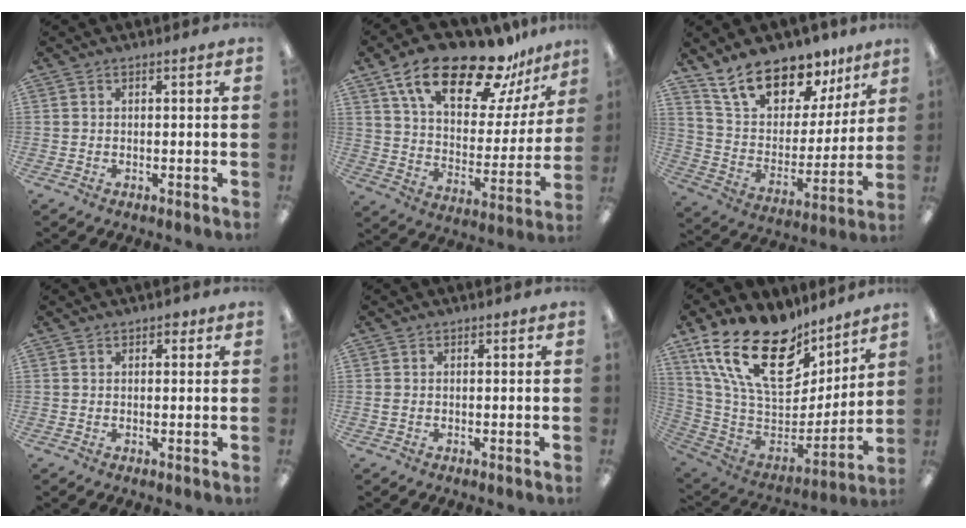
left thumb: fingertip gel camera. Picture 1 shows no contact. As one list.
[{"total": 22.7, "force": [16.5, 8.8, 12.8], "torque": [-0.222, -0.097, 0.284]}, {"total": 17.6, "force": [13.8, 8.3, 7.2], "torque": [-0.132, -0.095, 0.249]}, {"total": 1.7, "force": [1.0, 1.1, 0.7], "torque": [-0.008, 0.001, 0.016]}, {"total": 0.7, "force": [0.0, 0.5, 0.4], "torque": [-0.009, 0.003, 0.000]}, {"total": 25.4, "force": [15.0, 13.6, 15.3], "torque": [-0.281, -0.098, 0.276]}]